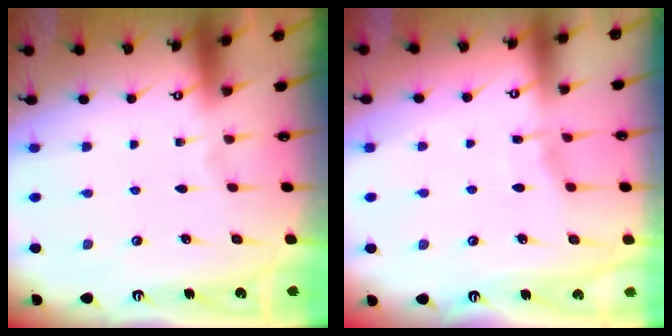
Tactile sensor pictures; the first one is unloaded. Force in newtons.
{"total": 4.5, "press": 4.5, "slide": 0.4}